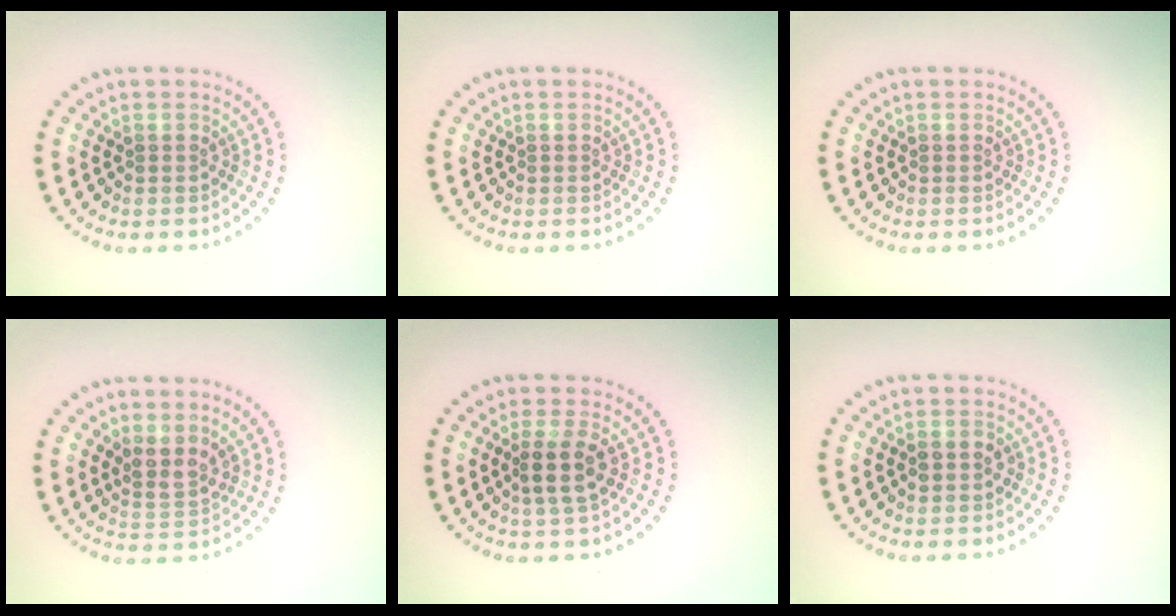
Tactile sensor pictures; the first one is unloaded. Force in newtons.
{"total": 0.0}
{"total": 0.0}
{"total": 2.3, "press": 1.8, "slide": 1.4}
{"total": 2.6, "press": 2.4, "slide": 1.1}
{"total": 1.8, "press": 1.8, "slide": 0.0}